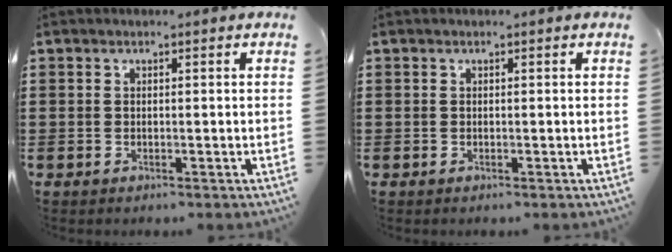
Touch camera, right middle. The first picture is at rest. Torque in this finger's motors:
{"motor_torque": [0.54, -0.54, -0.06, 0.00]}